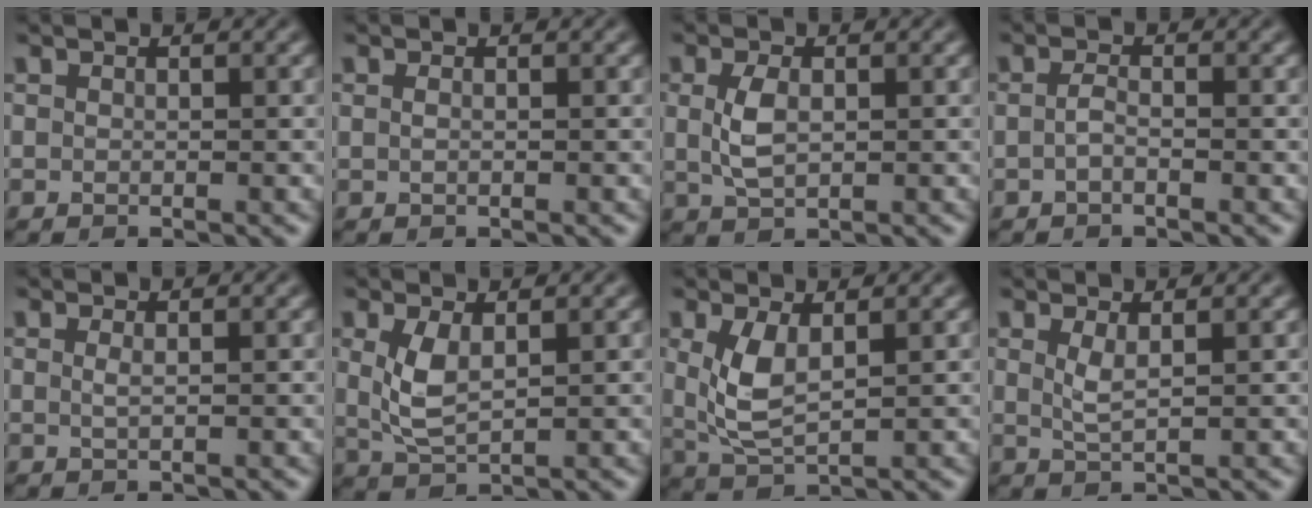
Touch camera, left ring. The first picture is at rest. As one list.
[{"total": 0.5, "force": [0.2, 0.3, 0.4], "torque": [-0.012, -0.002, 0.003]}, {"total": 2.9, "force": [0.3, 1.6, 2.4], "torque": [-0.060, 0.000, 0.009]}, {"total": 1.1, "force": [-0.4, 0.3, 0.9], "torque": [-0.022, 0.001, -0.011]}, {"total": 0.9, "force": [0.2, 0.3, 0.8], "torque": [-0.015, 0.002, 0.001]}, {"total": 3.3, "force": [0.8, 1.4, 2.8], "torque": [-0.067, -0.003, 0.021]}, {"total": 3.9, "force": [0.9, 1.7, 3.4], "torque": [-0.081, -0.004, 0.023]}, {"total": 1.8, "force": [0.6, 0.4, 1.6], "torque": [-0.035, -0.004, 0.015]}]